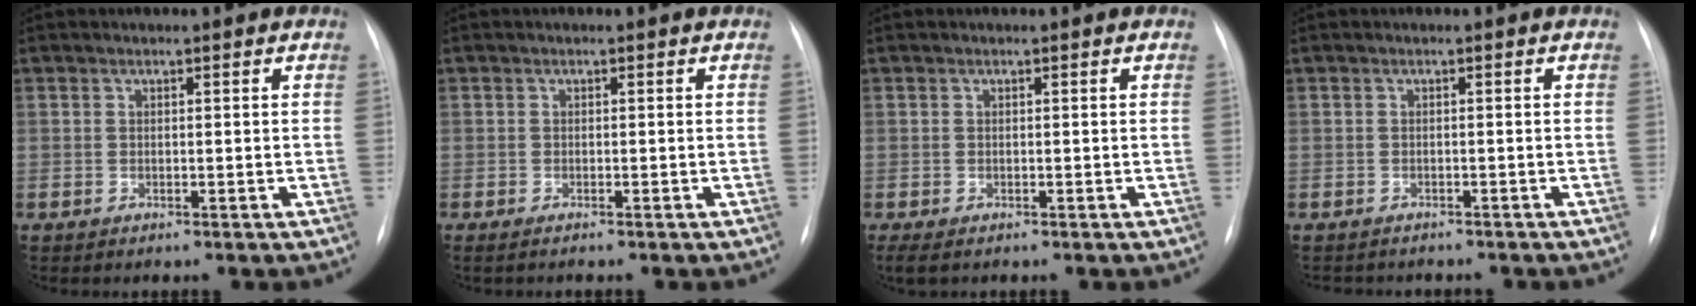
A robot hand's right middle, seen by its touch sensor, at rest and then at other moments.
{"total": 1.2, "force": [-0.9, 0.0, 0.7], "torque": [-0.012, -0.002, -0.012]}
{"total": 2.4, "force": [-1.5, 0.9, 1.5], "torque": [-0.024, -0.007, -0.020]}
{"total": 4.6, "force": [-4.1, 1.5, 1.3], "torque": [-0.014, 0.001, -0.048]}